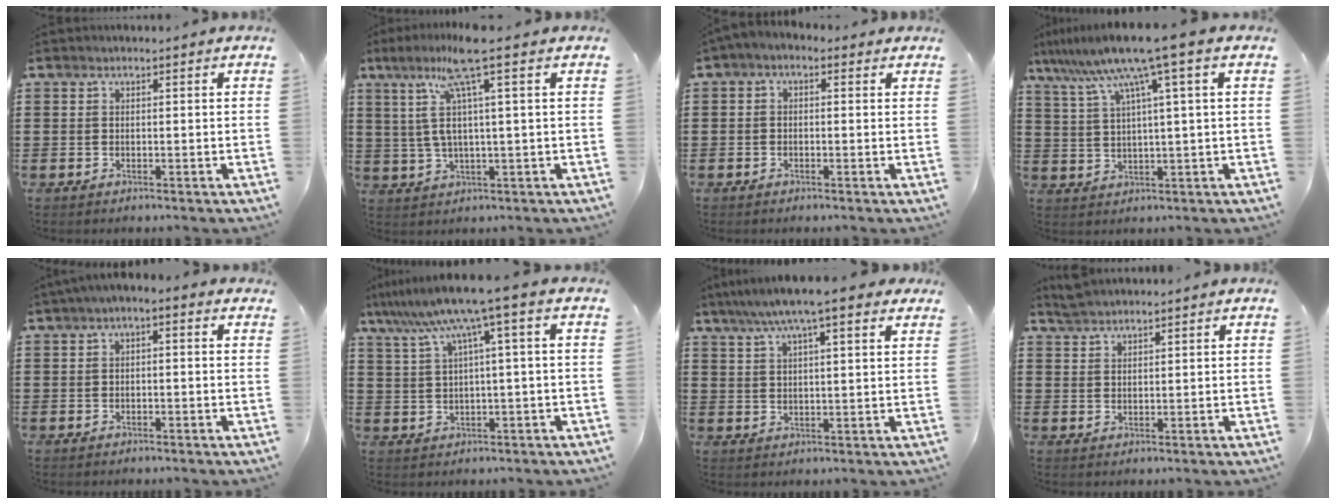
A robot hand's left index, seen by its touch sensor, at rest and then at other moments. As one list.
[{"total": 8.4, "force": [3.7, 0.0, 7.6], "torque": [-0.169, -0.009, 0.057]}, {"total": 1.2, "force": [-1.0, 0.5, 0.6], "torque": [-0.019, 0.001, -0.023]}, {"total": 9.4, "force": [5.6, -0.8, 7.4], "torque": [-0.168, -0.024, 0.090]}, {"total": 1.5, "force": [-0.9, 0.5, 1.1], "torque": [-0.027, -0.002, -0.022]}, {"total": 8.1, "force": [3.5, -0.5, 7.3], "torque": [-0.154, -0.020, 0.056]}, {"total": 7.6, "force": [5.8, 1.1, 4.7], "torque": [-0.099, -0.009, 0.100]}, {"total": 2.5, "force": [2.5, 0.2, 0.4], "torque": [-0.013, 0.001, 0.049]}]